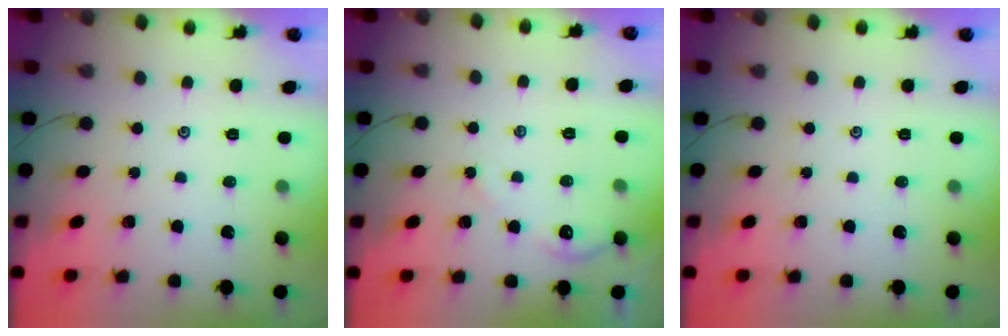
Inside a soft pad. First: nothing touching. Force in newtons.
{"total": 3.3, "press": 3.3, "slide": 0.3}
{"total": 0.0}